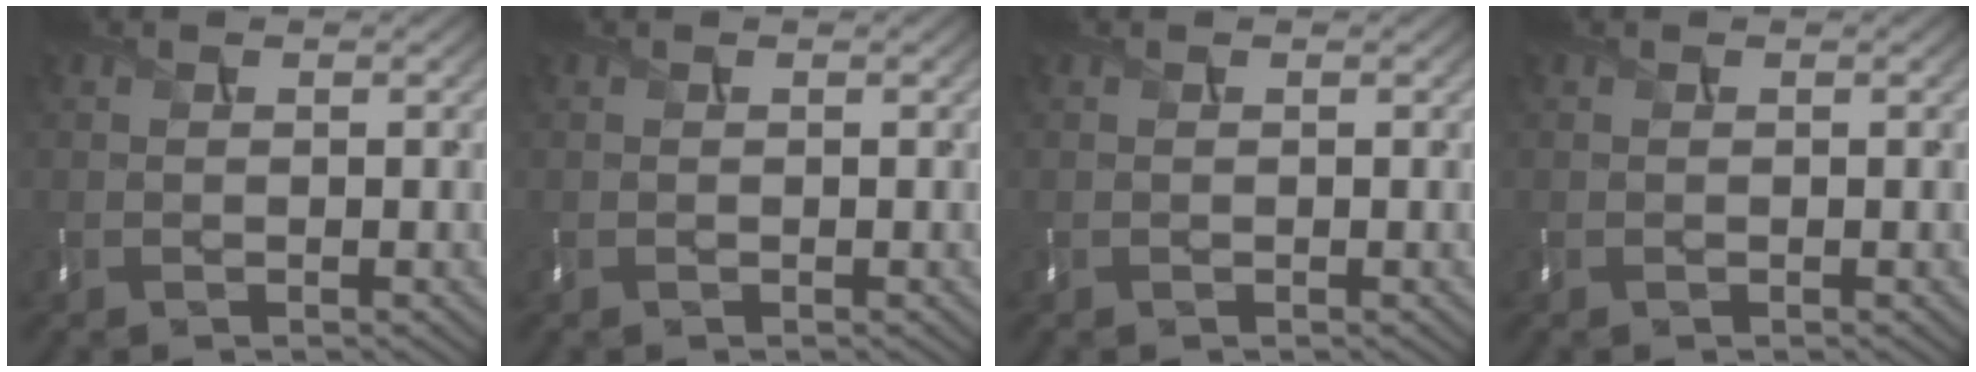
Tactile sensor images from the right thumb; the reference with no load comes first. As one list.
[{"total": 0.0}, {"total": 0.0}, {"total": 0.0}]